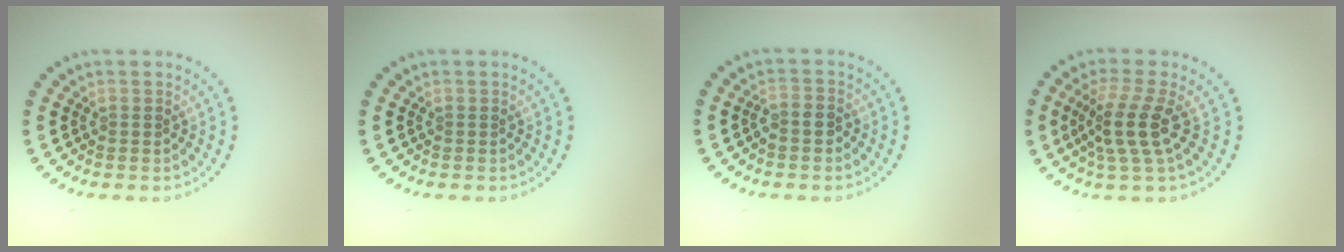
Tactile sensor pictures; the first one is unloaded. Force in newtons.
{"total": 0.0}
{"total": 1.2, "press": 0.9, "slide": 0.7}
{"total": 3.7, "press": 2.7, "slide": 2.5}